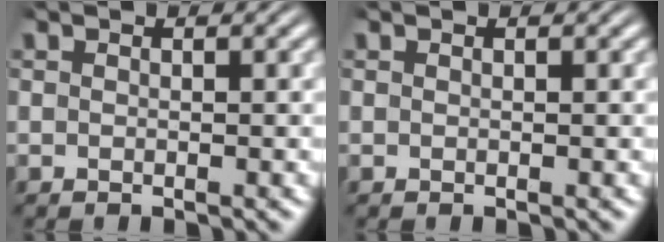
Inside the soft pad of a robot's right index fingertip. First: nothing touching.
{"total": 0.0}